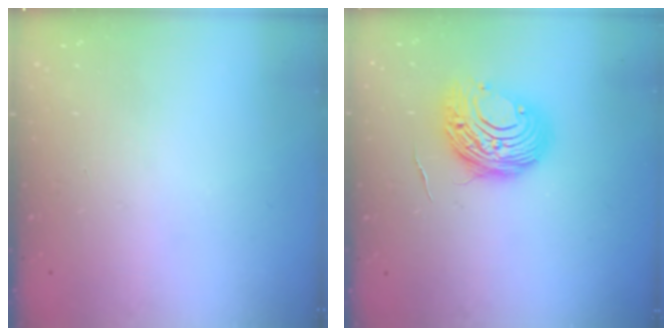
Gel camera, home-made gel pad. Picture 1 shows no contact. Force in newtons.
{"total": 11.3, "press": 11.3, "slide": 0.9}